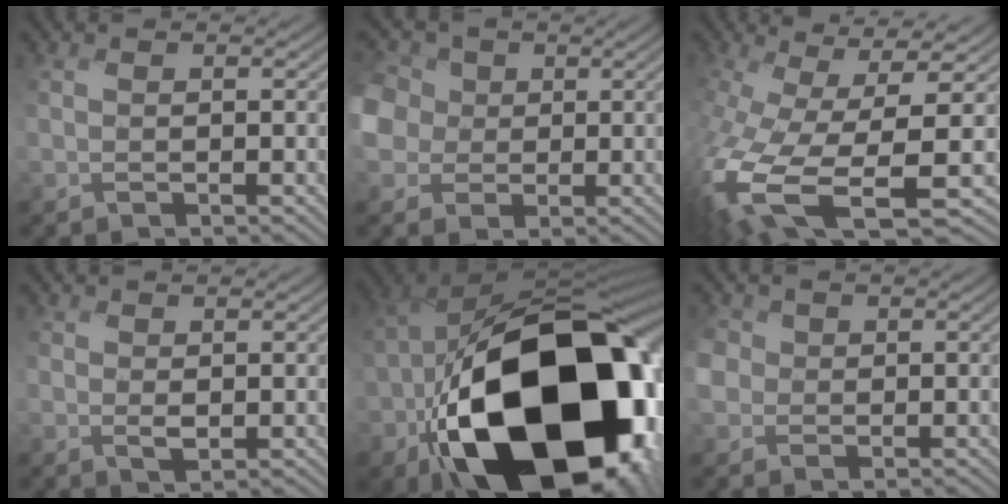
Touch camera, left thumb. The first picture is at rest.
{"total": 8.5, "force": [0.4, 7.6, 3.8], "torque": [-0.140, -0.009, -0.012]}
{"total": 14.1, "force": [-4.3, 4.0, 12.8], "torque": [-0.328, -0.046, -0.052]}
{"total": 0.8, "force": [0.4, 0.6, 0.5], "torque": [-0.013, -0.002, 0.004]}
{"total": 21.5, "force": [-6.5, 14.2, 14.7], "torque": [-0.284, -0.076, -0.058]}
{"total": 4.5, "force": [-0.3, 4.2, 1.5], "torque": [-0.059, -0.004, -0.023]}